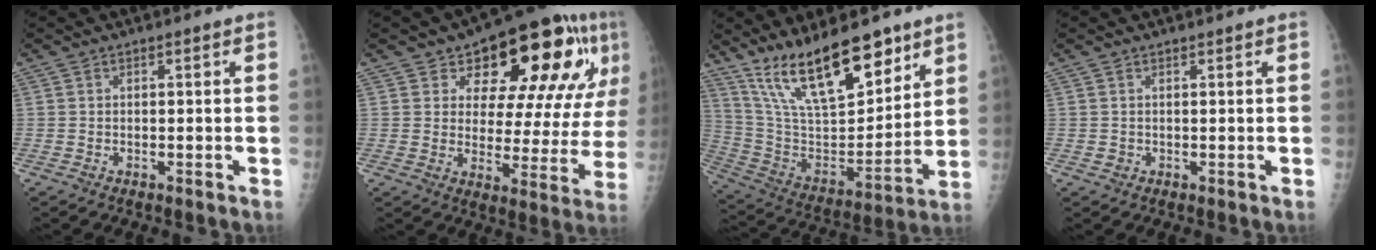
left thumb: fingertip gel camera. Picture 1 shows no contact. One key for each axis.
{"total": 21.5, "fx": 10.2, "fy": 10.1, "fz": 16.1, "tx": -0.173, "ty": -0.019, "tz": 0.146}
{"total": 21.7, "fx": 14.9, "fy": 7.7, "fz": 13.8, "tx": -0.197, "ty": -0.078, "tz": 0.275}
{"total": 0.9, "fx": 0.4, "fy": 0.7, "fz": 0.2, "tx": 0.006, "ty": 0.000, "tz": 0.006}